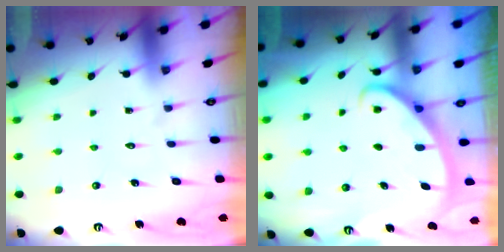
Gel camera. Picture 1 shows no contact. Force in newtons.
{"total": 3.0, "press": 2.9, "slide": 0.4}